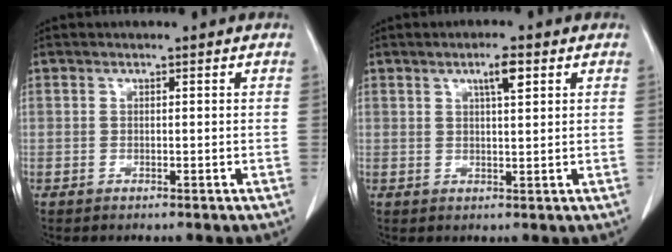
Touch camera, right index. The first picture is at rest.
{"total": 3.5, "force": [1.9, 0.5, 3.0], "torque": [-0.047, 0.001, 0.031]}